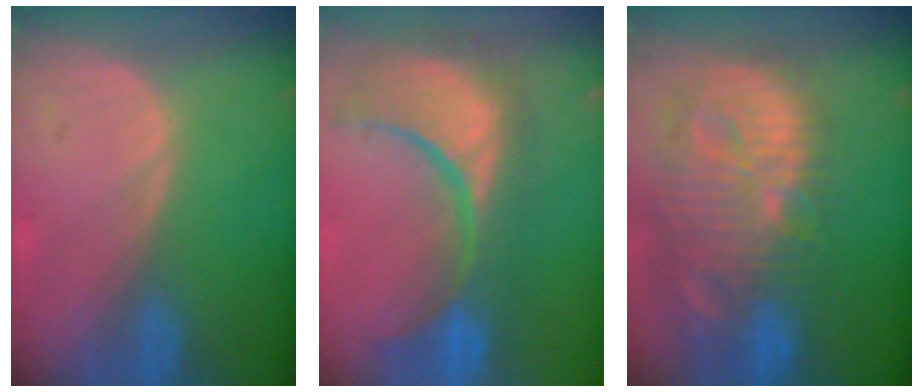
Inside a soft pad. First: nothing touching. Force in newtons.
{"total": 13.2, "press": 11.6, "slide": 6.2}
{"total": 14.4, "press": 12.6, "slide": 7.0}